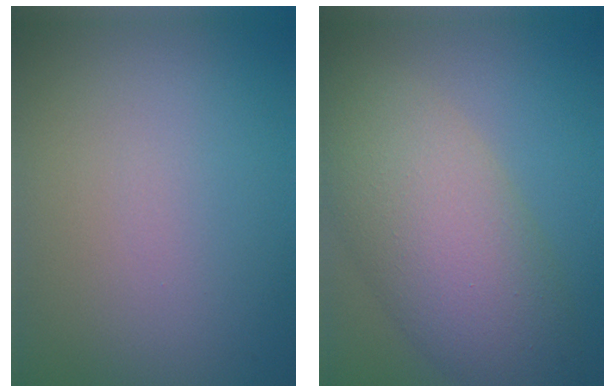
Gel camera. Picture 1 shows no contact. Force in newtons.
{"total": 8.8, "press": 8.8, "slide": 0.5}